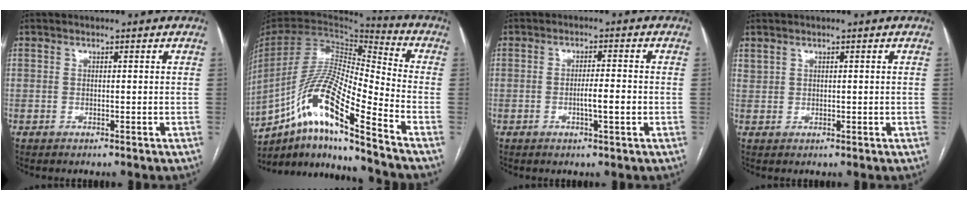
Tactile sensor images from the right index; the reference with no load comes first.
{"total": 17.8, "force": [-11.3, 0.8, 13.7], "torque": [-0.282, -0.007, -0.207]}
{"total": 3.7, "force": [-0.9, 0.3, 3.6], "torque": [-0.061, -0.001, -0.014]}
{"total": 1.2, "force": [1.0, 0.5, 0.3], "torque": [-0.007, 0.005, 0.023]}